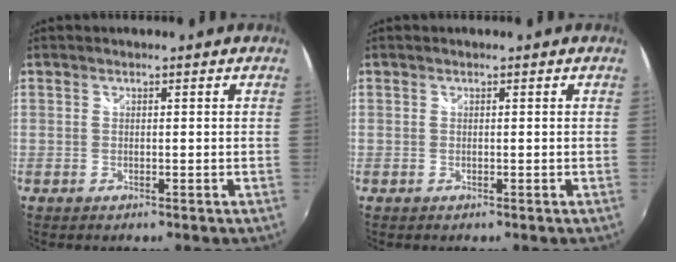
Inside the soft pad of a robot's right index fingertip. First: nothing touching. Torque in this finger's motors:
{"motor_torque": [0.00, 0.00, 0.00, 0.00]}